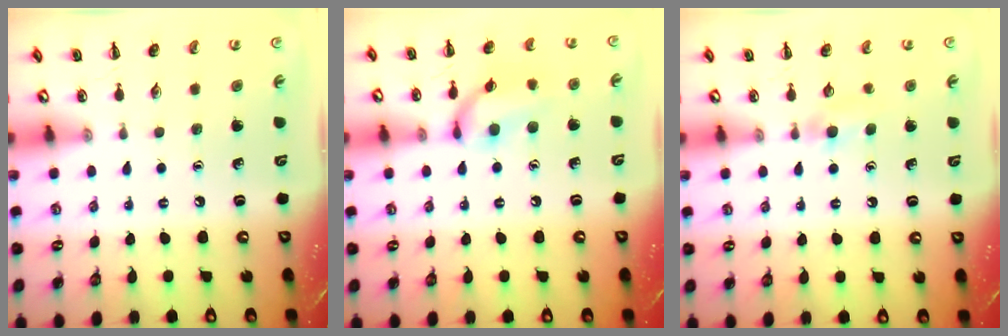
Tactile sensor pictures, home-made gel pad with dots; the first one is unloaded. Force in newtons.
{"total": 12.3, "press": 12.3, "slide": 0.8}
{"total": 5.1, "press": 4.8, "slide": 1.8}